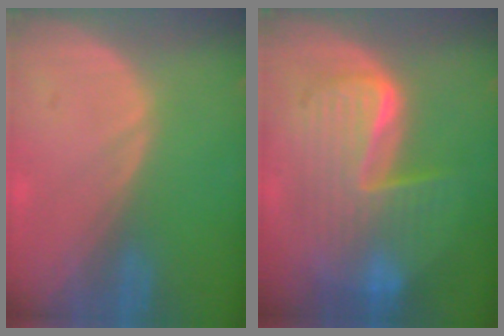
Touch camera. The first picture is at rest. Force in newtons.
{"total": 10.4, "press": 10.4, "slide": 1.0}